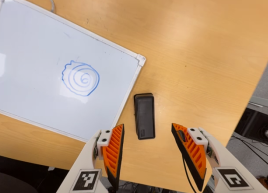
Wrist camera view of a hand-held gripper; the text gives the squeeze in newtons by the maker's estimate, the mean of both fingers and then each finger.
{"total": 0.0}